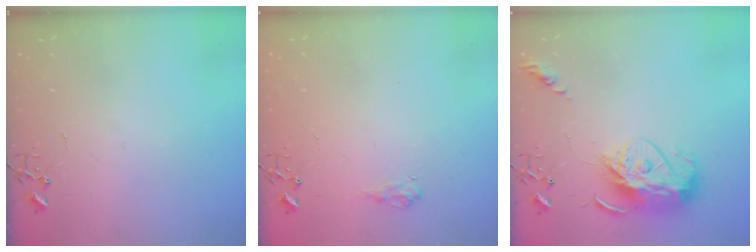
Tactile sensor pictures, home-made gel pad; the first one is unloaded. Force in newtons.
{"total": 6.8, "press": 6.8, "slide": 0.8}
{"total": 14.0, "press": 13.9, "slide": 1.4}